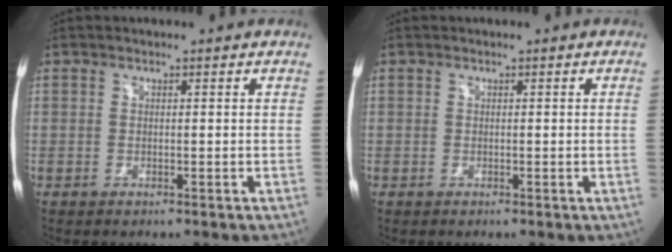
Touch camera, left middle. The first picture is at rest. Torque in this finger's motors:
{"motor_torque": [0.34, -0.37, -0.36, -0.07]}